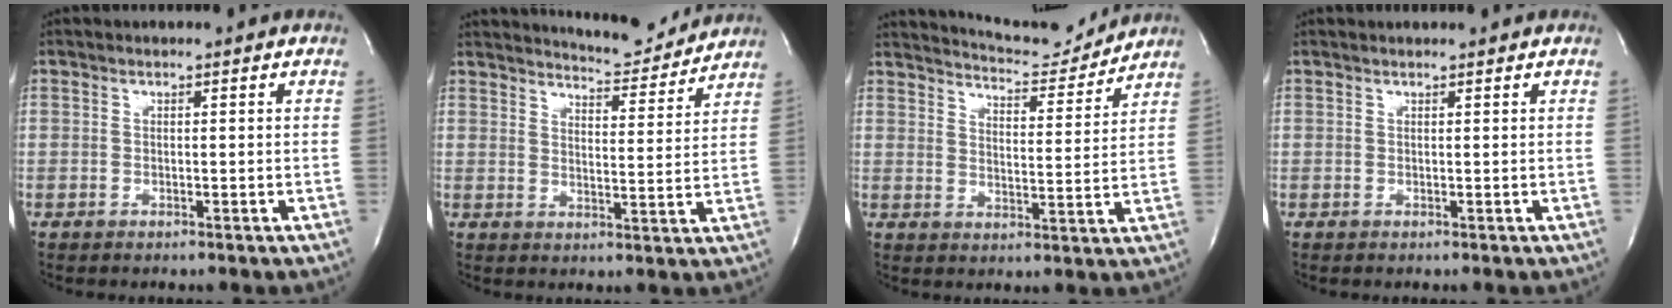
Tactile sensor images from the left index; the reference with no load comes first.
{"total": 9.4, "force": [9.2, 0.8, 1.5], "torque": [-0.026, -0.013, 0.125]}
{"total": 10.6, "force": [10.3, 0.8, 2.1], "torque": [-0.037, -0.006, 0.147]}
{"total": 1.9, "force": [1.8, 0.1, 0.7], "torque": [-0.008, 0.017, 0.024]}